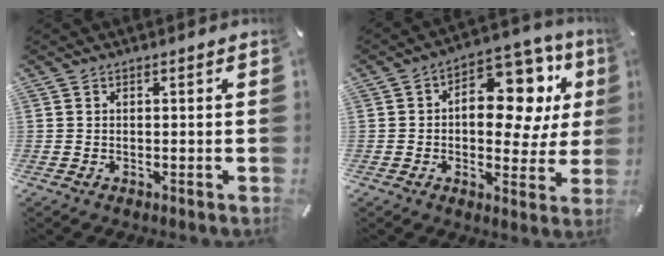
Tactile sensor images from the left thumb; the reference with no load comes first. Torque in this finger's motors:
{"motor_torque": [2.08, 2.09, 0.54, 0.32, 0.21]}